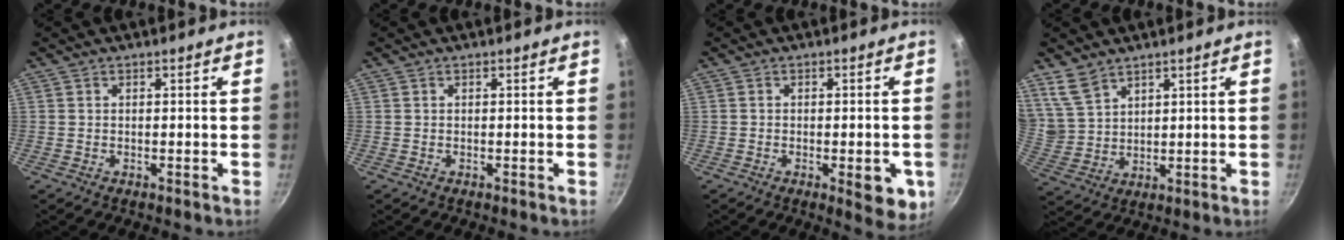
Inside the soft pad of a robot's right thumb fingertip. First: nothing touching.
{"total": 0.0}
{"total": 7.0, "force": [-2.1, 2.8, 6.1], "torque": [-0.053, 0.005, -0.024]}
{"total": 6.5, "force": [4.8, 3.6, 2.3], "torque": [-0.036, -0.016, 0.112]}